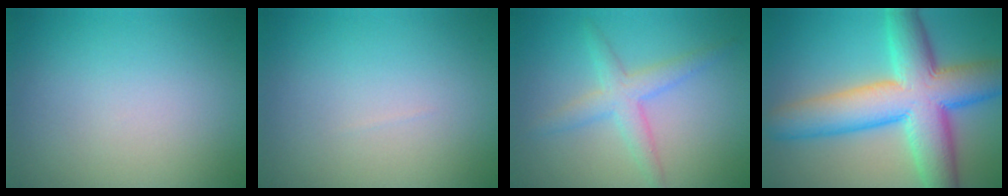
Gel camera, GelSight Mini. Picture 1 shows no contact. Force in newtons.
{"total": 0.0}
{"total": 3.0, "press": 3.0, "slide": 0.2}
{"total": 11.4, "press": 11.4, "slide": 0.1}